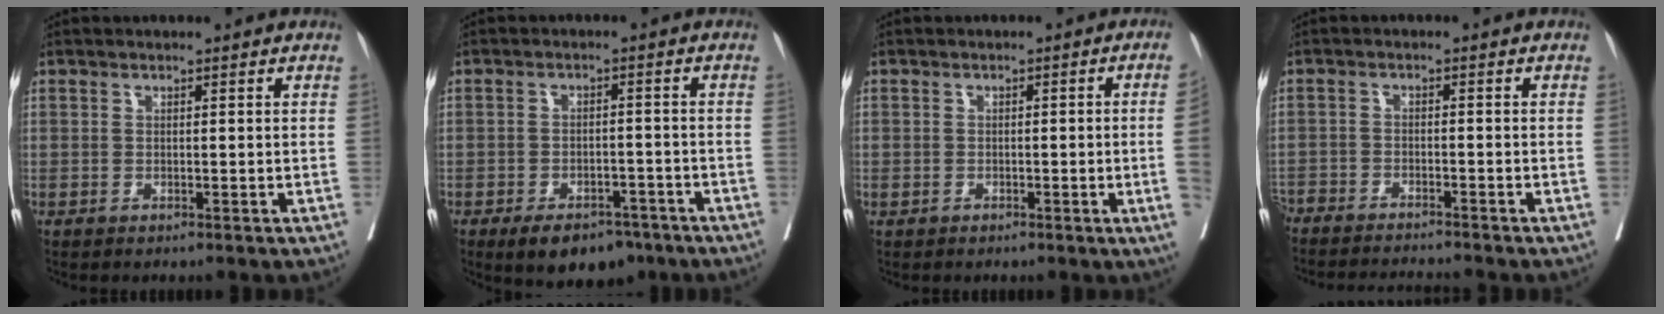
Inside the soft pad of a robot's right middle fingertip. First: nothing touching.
{"total": 8.7, "force": [-6.2, 4.3, 4.3], "torque": [-0.052, 0.004, -0.091]}
{"total": 4.0, "force": [-0.6, -0.9, 3.8], "torque": [-0.048, 0.005, -0.005]}
{"total": 11.3, "force": [-10.7, 0.5, 3.7], "torque": [-0.048, -0.013, -0.161]}